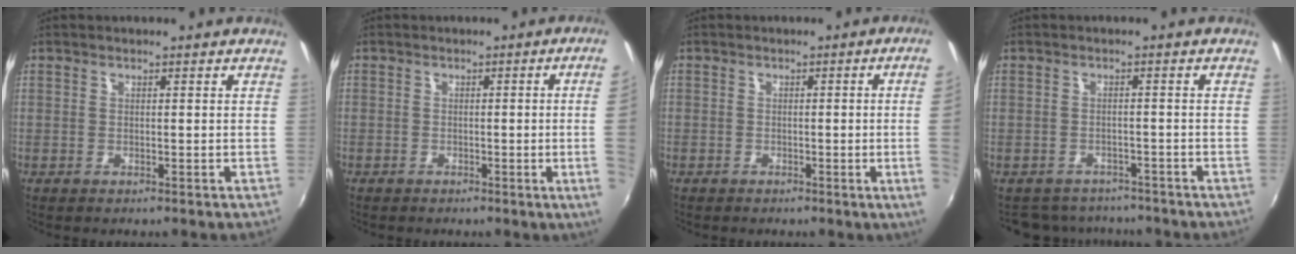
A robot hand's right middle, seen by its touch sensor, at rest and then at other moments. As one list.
[{"total": 5.9, "force": [-0.2, -1.7, 5.6], "torque": [-0.077, -0.012, 0.000]}, {"total": 5.3, "force": [-0.1, -1.8, 5.0], "torque": [-0.074, -0.010, 0.002]}, {"total": 8.2, "force": [-7.3, 3.4, 1.7], "torque": [-0.045, 0.005, -0.101]}]